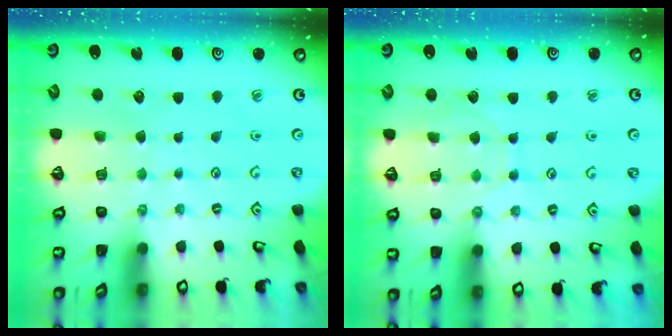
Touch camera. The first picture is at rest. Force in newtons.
{"total": 3.7, "press": 3.6, "slide": 0.4}